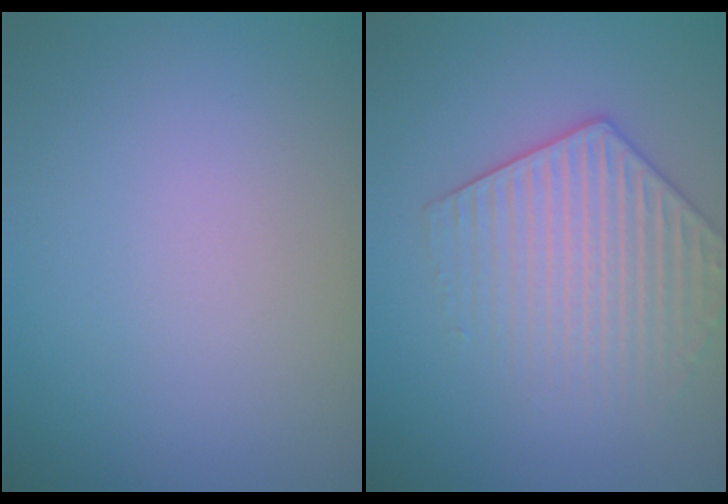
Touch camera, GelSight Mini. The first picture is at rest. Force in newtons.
{"total": 4.0, "press": 3.5, "slide": 1.8}